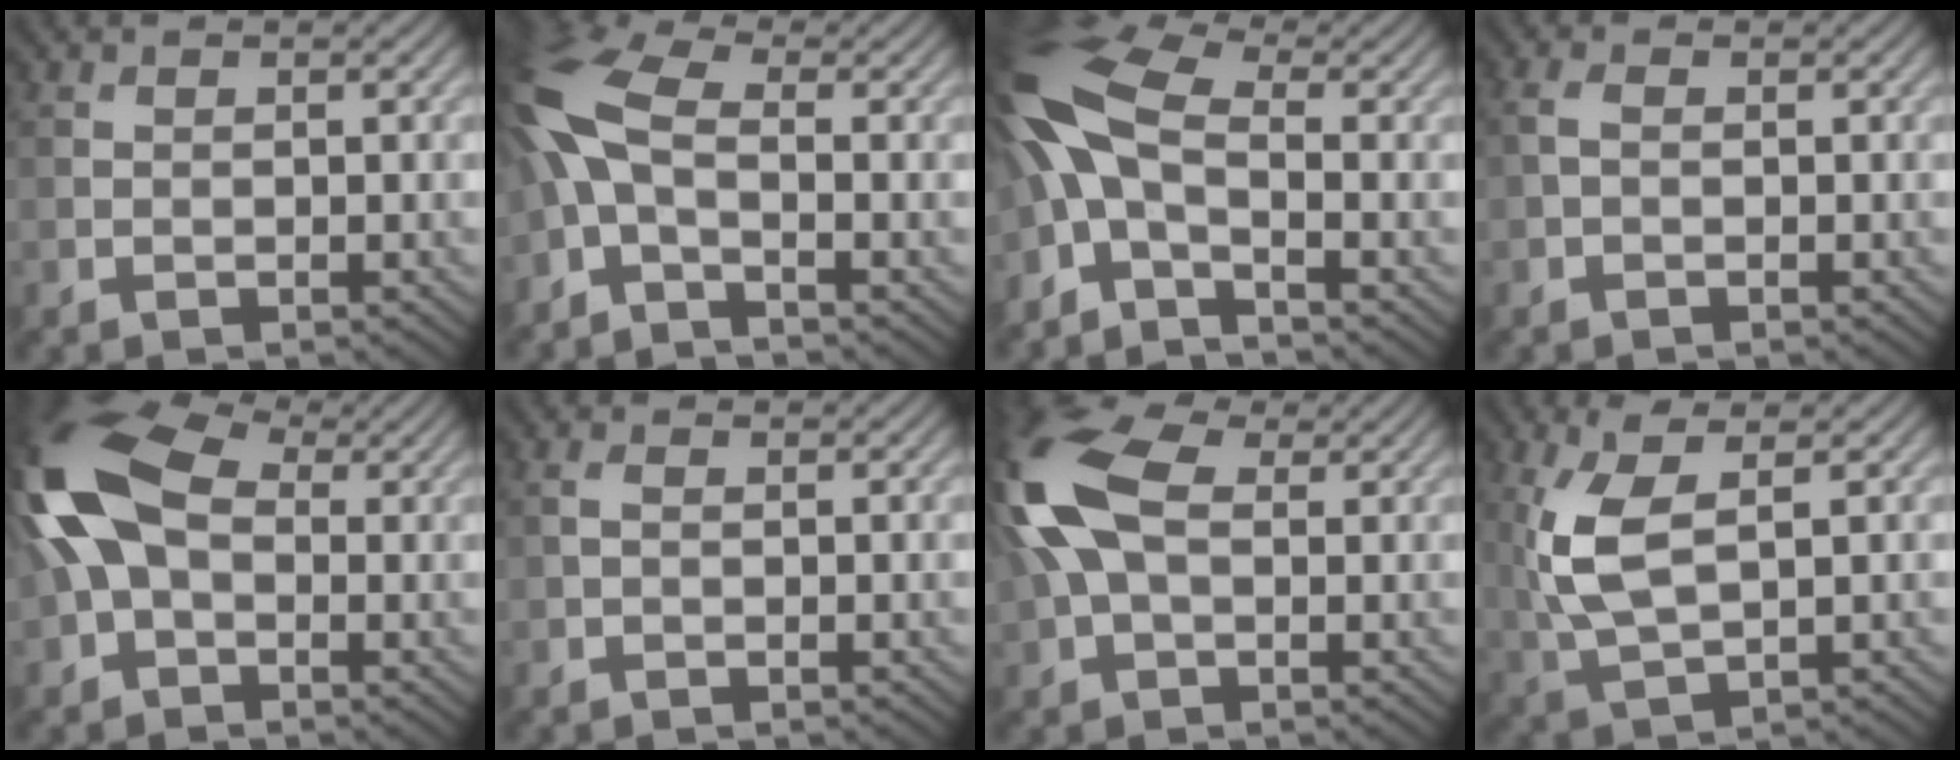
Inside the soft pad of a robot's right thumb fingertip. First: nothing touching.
{"total": 7.6, "force": [-1.5, 3.2, 6.7], "torque": [-0.163, 0.008, -0.053]}
{"total": 9.2, "force": [-1.6, 3.9, 8.1], "torque": [-0.190, 0.013, -0.060]}
{"total": 1.5, "force": [-0.1, 0.7, 1.3], "torque": [-0.035, 0.005, -0.007]}
{"total": 13.7, "force": [0.9, 8.4, 10.8], "torque": [-0.260, 0.012, -0.006]}
{"total": 0.9, "force": [0.0, 0.4, 0.8], "torque": [-0.022, 0.002, -0.005]}
{"total": 12.4, "force": [2.4, 7.2, 9.8], "torque": [-0.251, 0.020, 0.030]}
{"total": 7.5, "force": [1.6, 3.0, 6.7], "torque": [-0.169, 0.003, 0.028]}